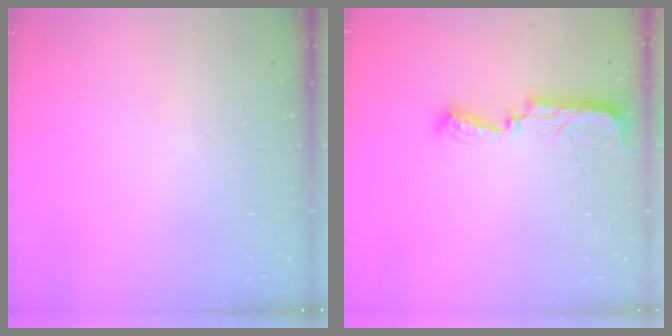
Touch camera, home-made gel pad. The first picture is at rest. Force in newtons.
{"total": 10.5, "press": 8.9, "slide": 5.5}